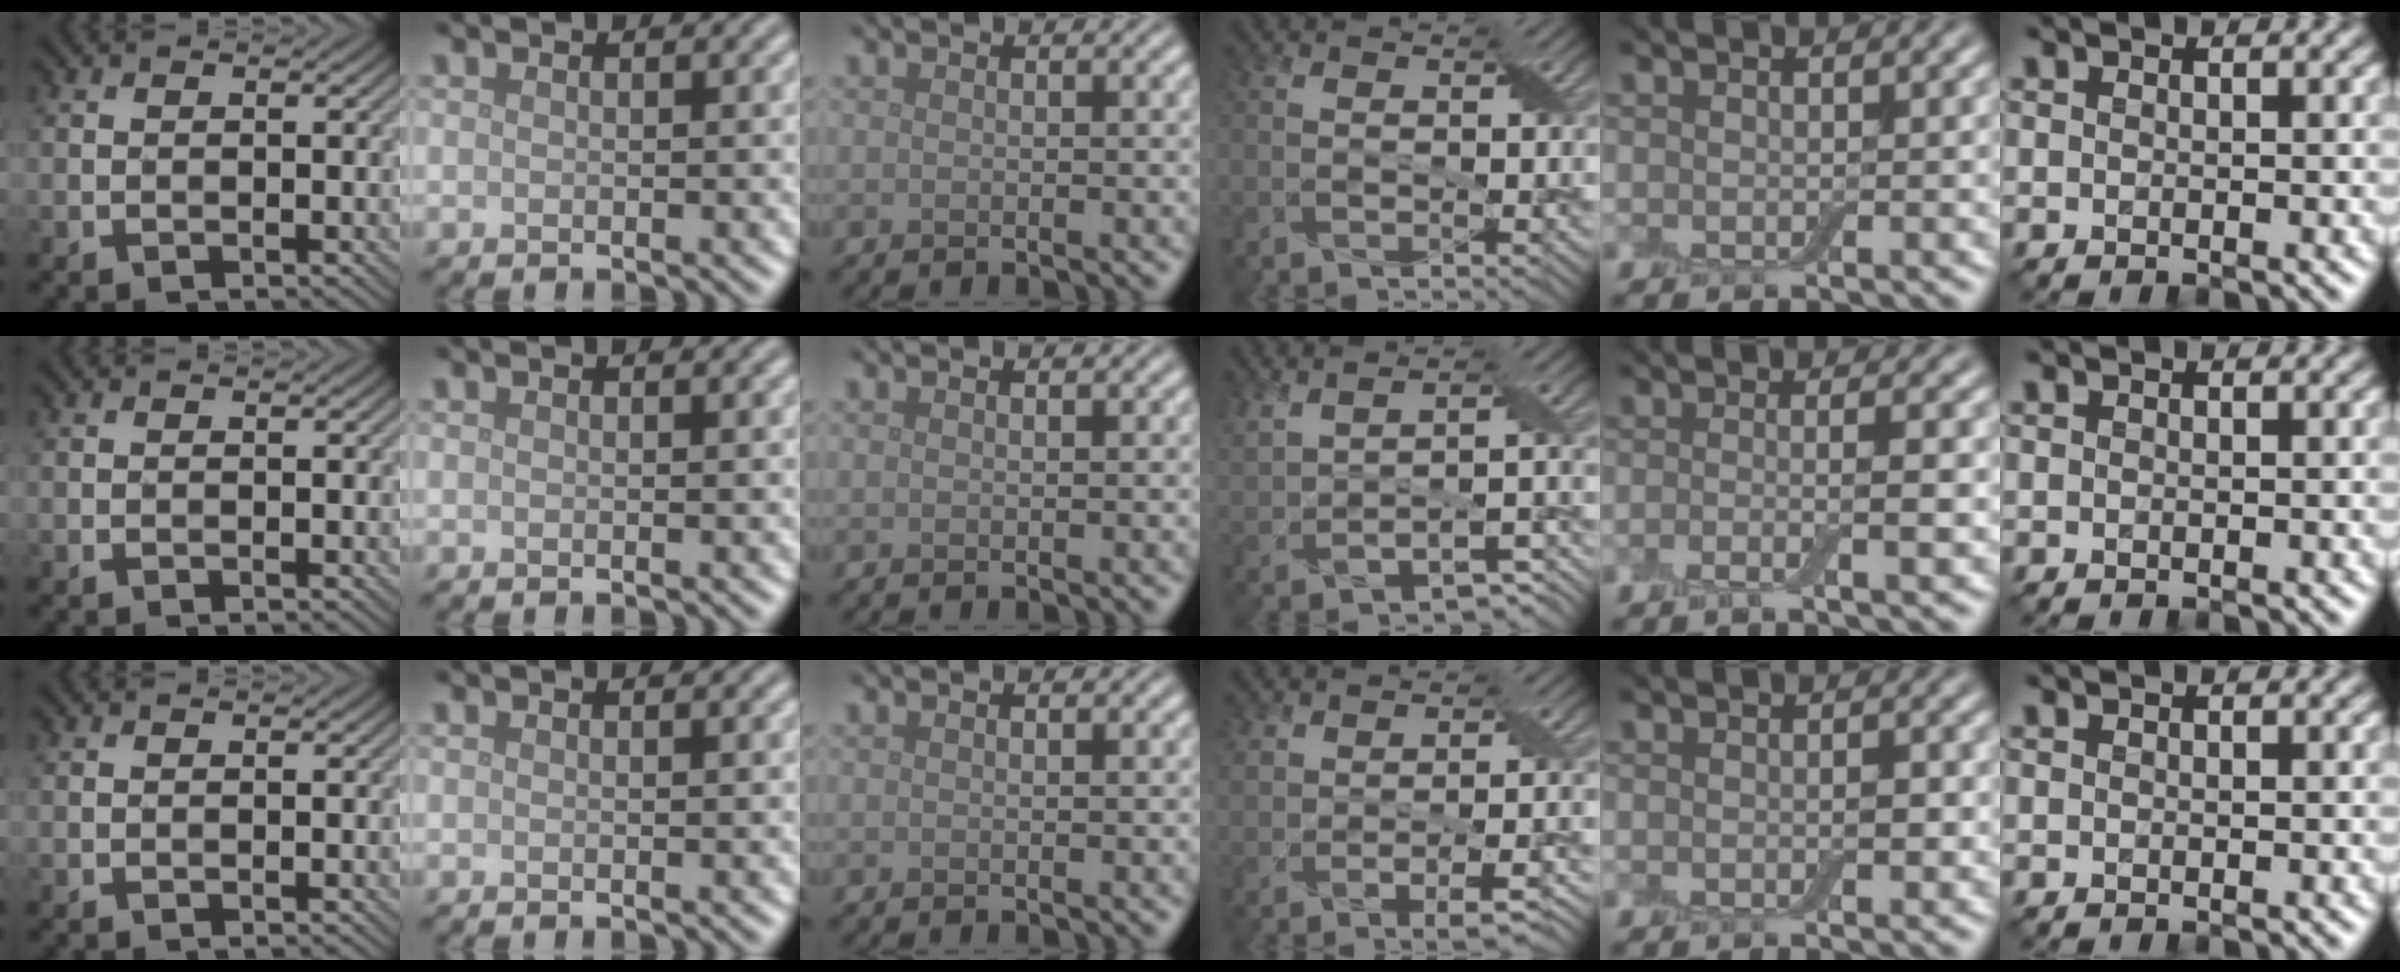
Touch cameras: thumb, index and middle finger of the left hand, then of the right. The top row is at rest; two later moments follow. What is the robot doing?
{"motion": "peel", "object": "adhesive wrap"}